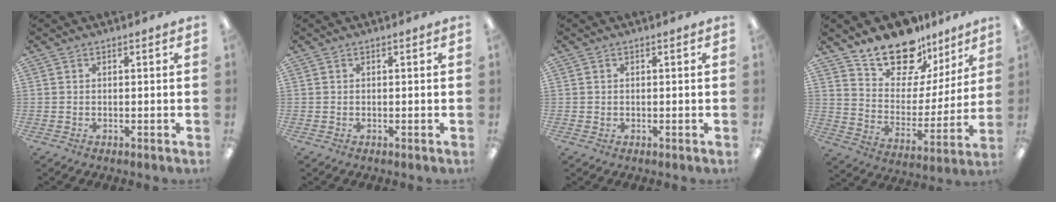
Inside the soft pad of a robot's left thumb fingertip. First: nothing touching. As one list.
[{"total": 0.0}, {"total": 0.5, "force": [0.1, 0.5, -0.1], "torque": [0.002, 0.005, 0.000]}, {"total": 16.9, "force": [14.0, 8.0, 5.1], "torque": [-0.100, -0.106, 0.257]}]